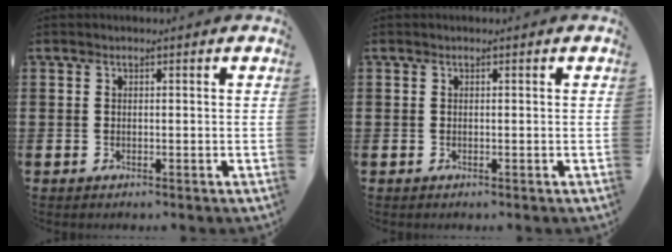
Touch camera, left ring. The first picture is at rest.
{"total": 0.0}